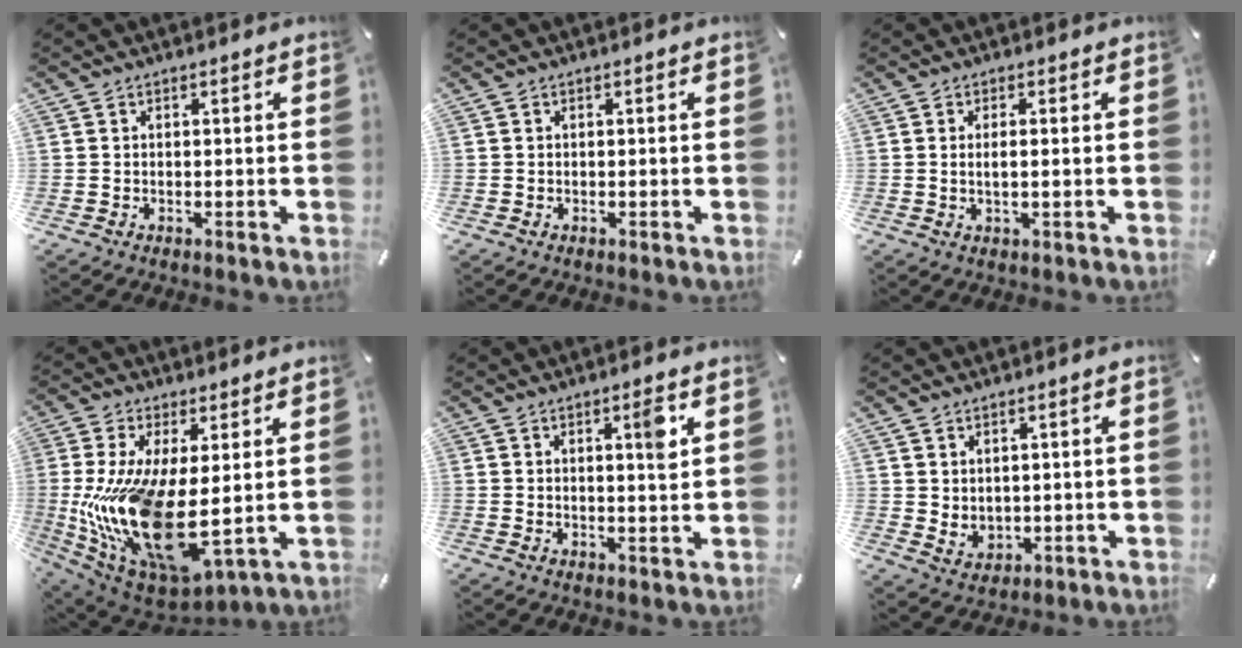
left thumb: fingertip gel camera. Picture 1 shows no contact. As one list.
[{"total": 0.0}, {"total": 2.7, "force": [0.1, 0.3, 2.7], "torque": [-0.051, -0.004, 0.002]}, {"total": 20.1, "force": [0.9, 9.0, 17.9], "torque": [-0.376, -0.042, 0.035]}, {"total": 5.3, "force": [2.2, 0.8, 4.7], "torque": [-0.066, -0.013, 0.029]}, {"total": 3.8, "force": [2.1, 3.1, 0.4], "torque": [-0.002, -0.016, 0.041]}]